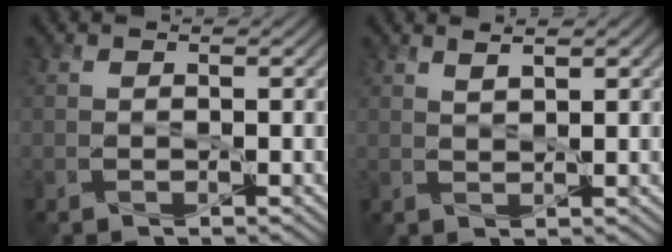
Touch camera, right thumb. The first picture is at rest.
{"total": 1.9, "force": [1.4, 0.3, 1.2], "torque": [-0.019, -0.004, 0.030]}